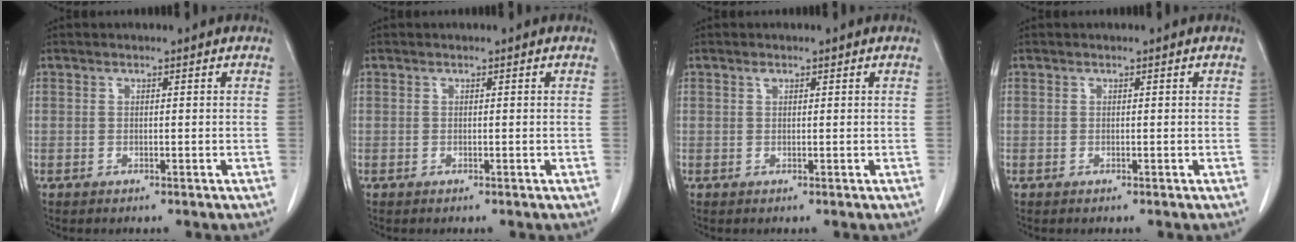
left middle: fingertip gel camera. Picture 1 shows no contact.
{"total": 0.0}
{"total": 0.5, "force": [0.4, 0.2, 0.3], "torque": [-0.010, 0.000, 0.005]}
{"total": 0.0}